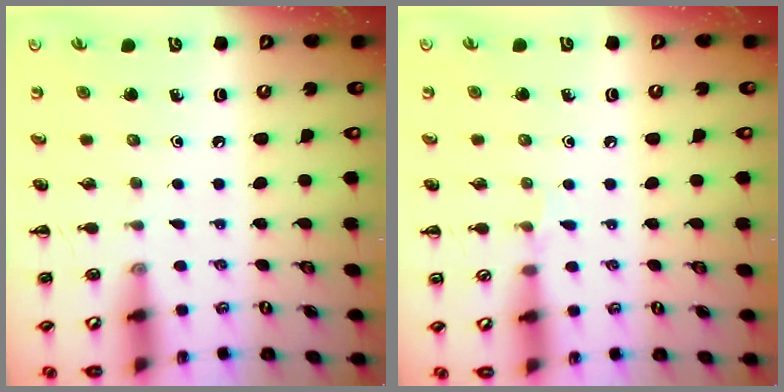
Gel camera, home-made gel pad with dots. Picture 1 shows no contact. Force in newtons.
{"total": 3.6, "press": 3.4, "slide": 1.2}